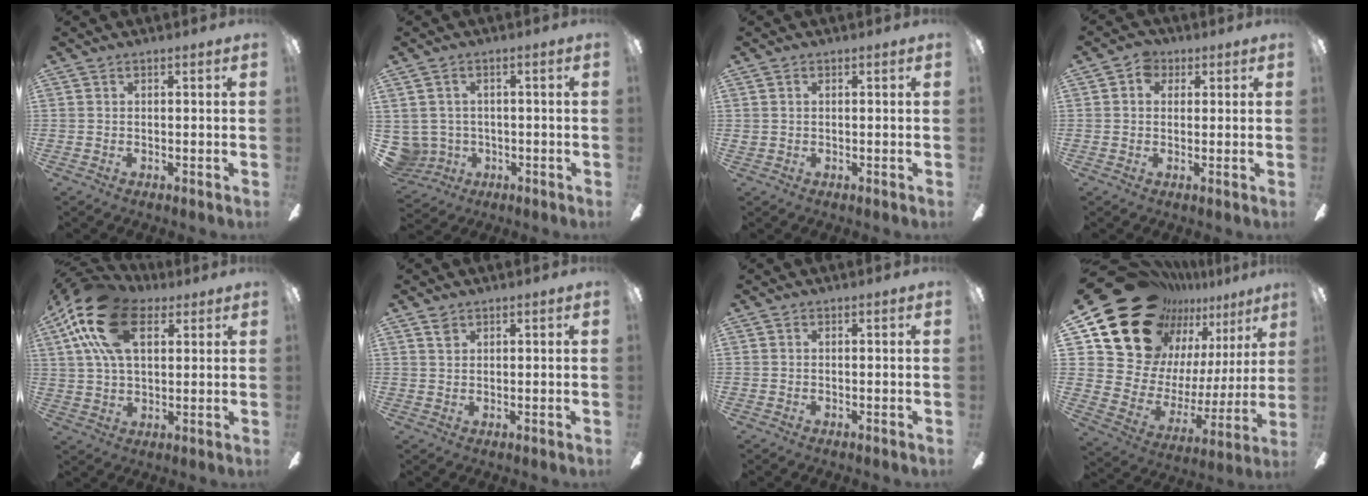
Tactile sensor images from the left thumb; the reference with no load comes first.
{"total": 4.8, "force": [0.1, 4.8, 0.5], "torque": [-0.046, -0.006, 0.004]}
{"total": 0.7, "force": [0.1, 0.6, 0.2], "torque": [-0.005, 0.006, 0.000]}
{"total": 4.2, "force": [1.4, 3.4, 2.1], "torque": [-0.029, 0.007, 0.023]}
{"total": 19.5, "force": [8.3, 10.8, 14.0], "torque": [-0.283, -0.002, 0.144]}
{"total": 1.9, "force": [1.4, 1.1, 0.7], "torque": [-0.009, -0.004, 0.025]}
{"total": 0.0}
{"total": 22.9, "force": [17.1, 12.8, 8.1], "torque": [-0.150, -0.125, 0.333]}